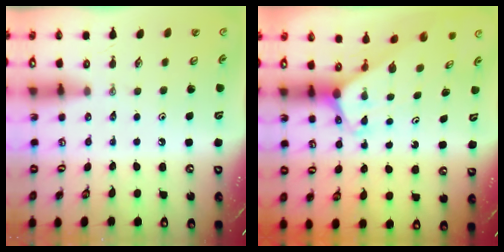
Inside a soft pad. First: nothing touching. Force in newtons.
{"total": 1.9, "press": 1.9, "slide": 0.1}